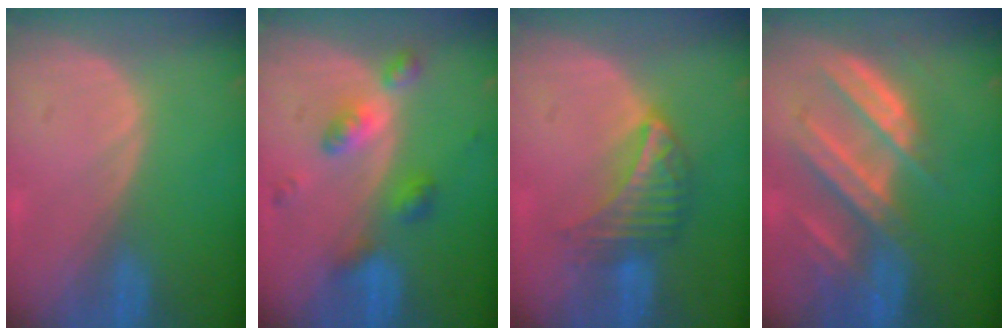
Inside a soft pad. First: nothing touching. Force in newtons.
{"total": 5.7, "press": 5.6, "slide": 0.3}
{"total": 6.3, "press": 6.0, "slide": 2.1}
{"total": 9.1, "press": 8.3, "slide": 3.8}